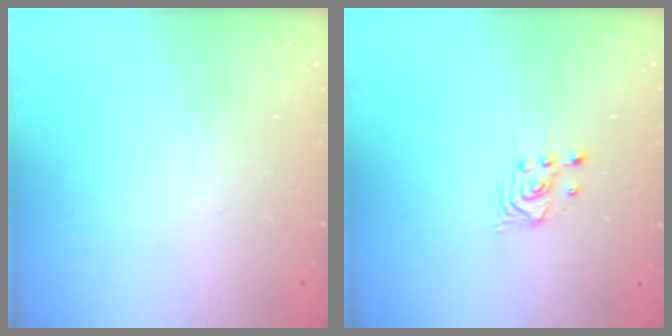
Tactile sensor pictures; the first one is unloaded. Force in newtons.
{"total": 2.4, "press": 2.3, "slide": 0.2}